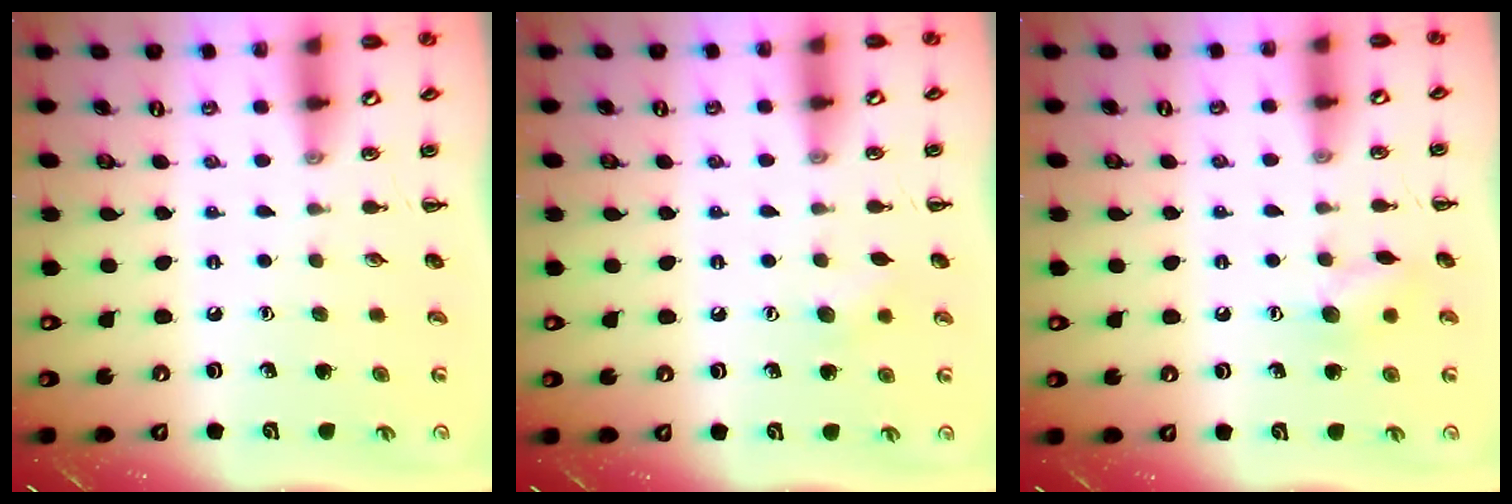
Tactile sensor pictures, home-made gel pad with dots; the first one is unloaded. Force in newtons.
{"total": 5.7, "press": 5.6, "slide": 1.4}
{"total": 7.0, "press": 7.0, "slide": 0.7}